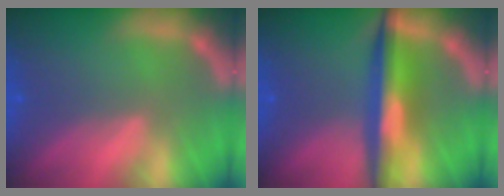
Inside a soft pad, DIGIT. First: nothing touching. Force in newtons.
{"total": 6.5}